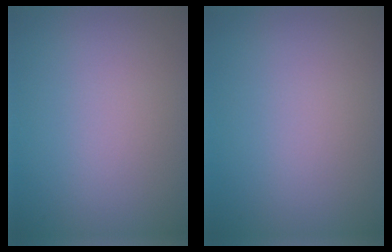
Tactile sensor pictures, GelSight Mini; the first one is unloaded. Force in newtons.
{"total": 0.0}